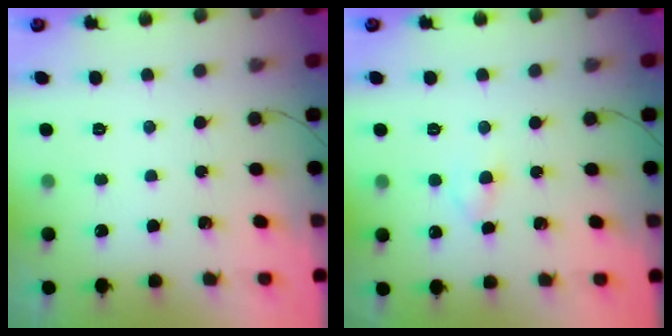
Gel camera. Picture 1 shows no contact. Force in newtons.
{"total": 3.0, "press": 2.7, "slide": 1.3}